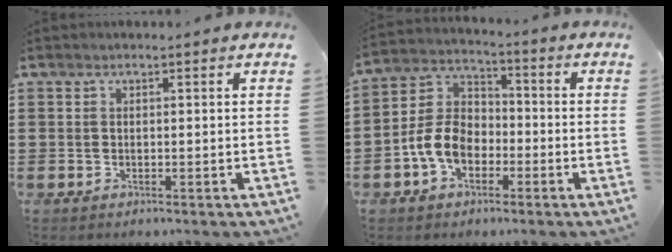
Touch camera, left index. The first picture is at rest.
{"total": 7.6, "force": [-3.2, 5.2, 4.5], "torque": [-0.126, 0.006, -0.071]}